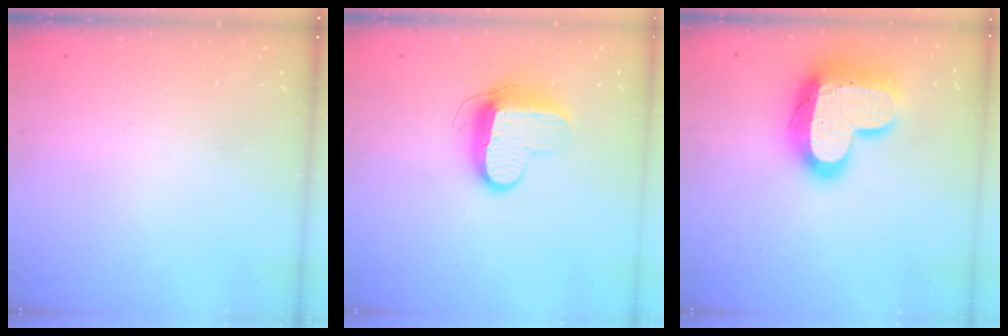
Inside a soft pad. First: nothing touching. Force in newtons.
{"total": 10.2, "press": 10.1, "slide": 0.8}
{"total": 20.0, "press": 20.0, "slide": 1.6}